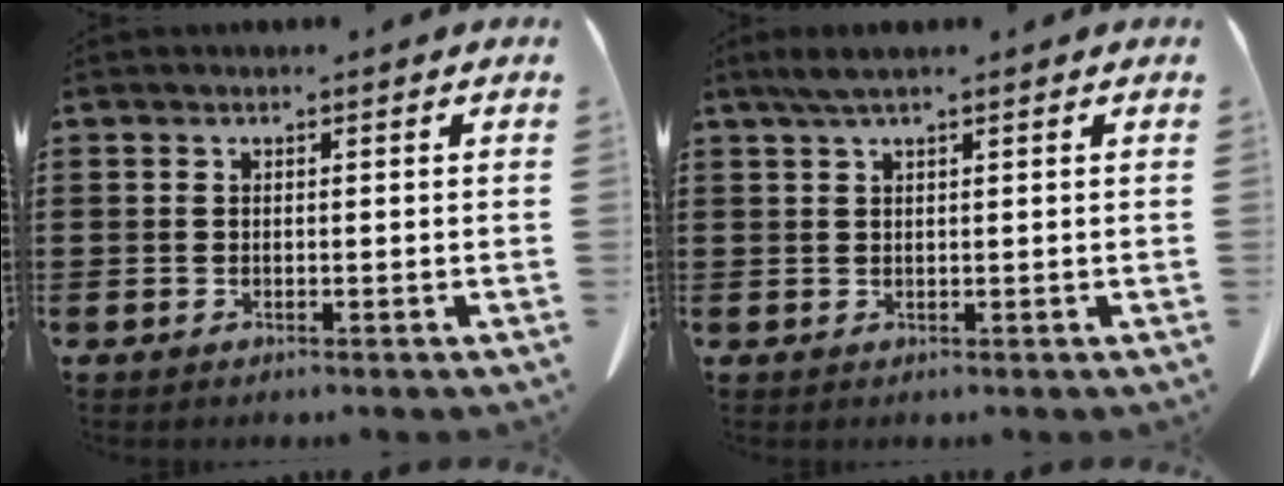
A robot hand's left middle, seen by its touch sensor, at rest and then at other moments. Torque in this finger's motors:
{"motor_torque": [0.46, 0.06, 0.20, 0.03]}